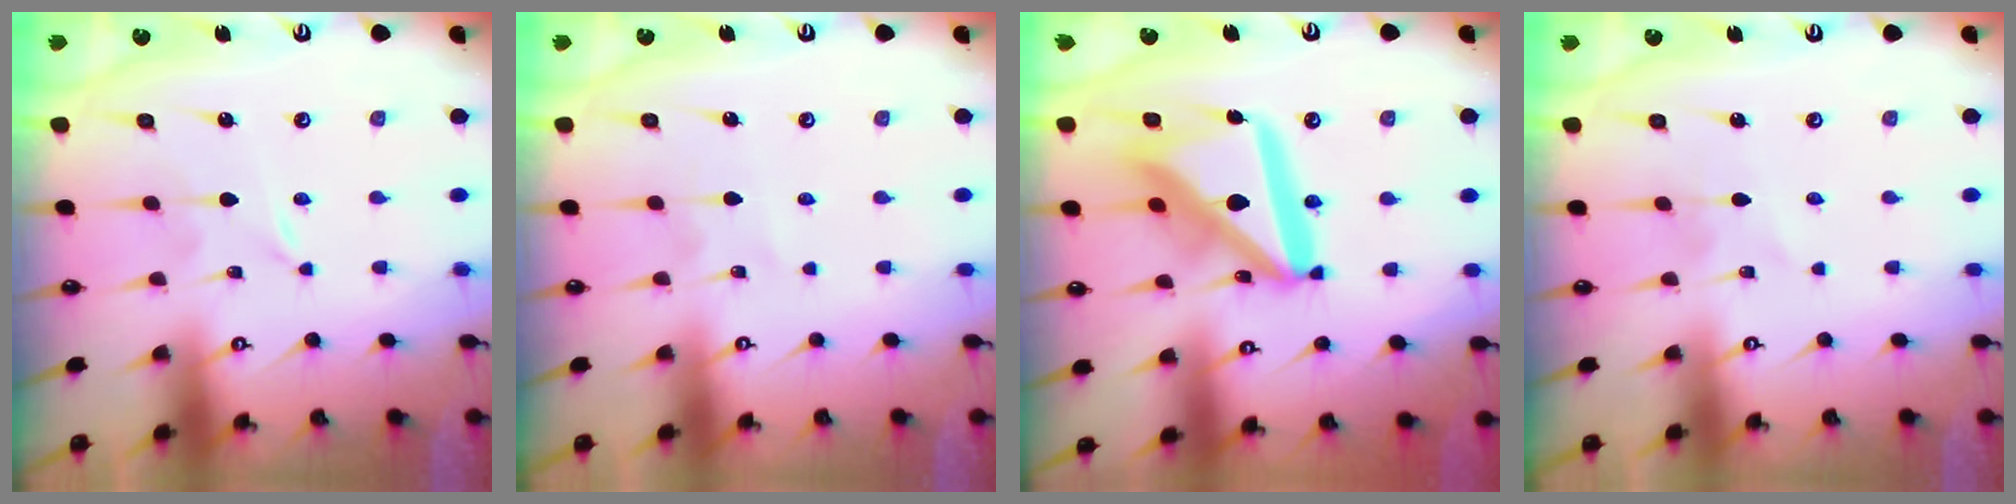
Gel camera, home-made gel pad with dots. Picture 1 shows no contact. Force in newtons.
{"total": 2.6, "press": 2.6, "slide": 0.3}
{"total": 21.2, "press": 21.0, "slide": 2.5}
{"total": 1.8, "press": 1.7, "slide": 0.2}